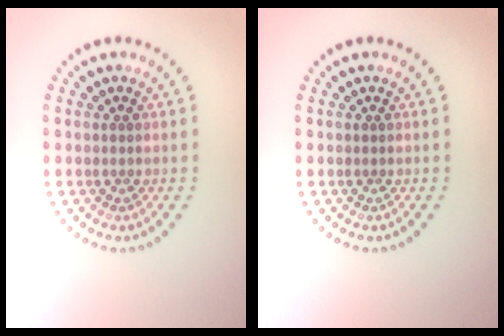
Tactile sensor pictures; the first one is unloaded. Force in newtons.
{"total": 0.0}